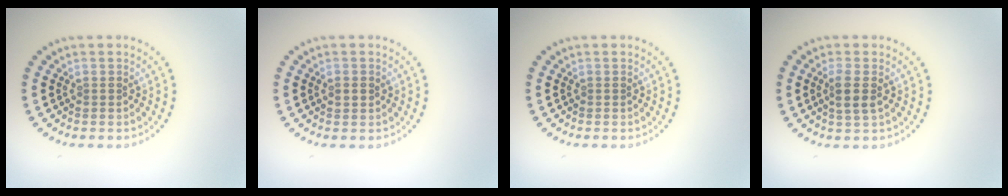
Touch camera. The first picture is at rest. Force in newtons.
{"total": 1.3, "press": 1.2, "slide": 0.3}
{"total": 0.0}
{"total": 2.0, "press": 1.8, "slide": 0.9}